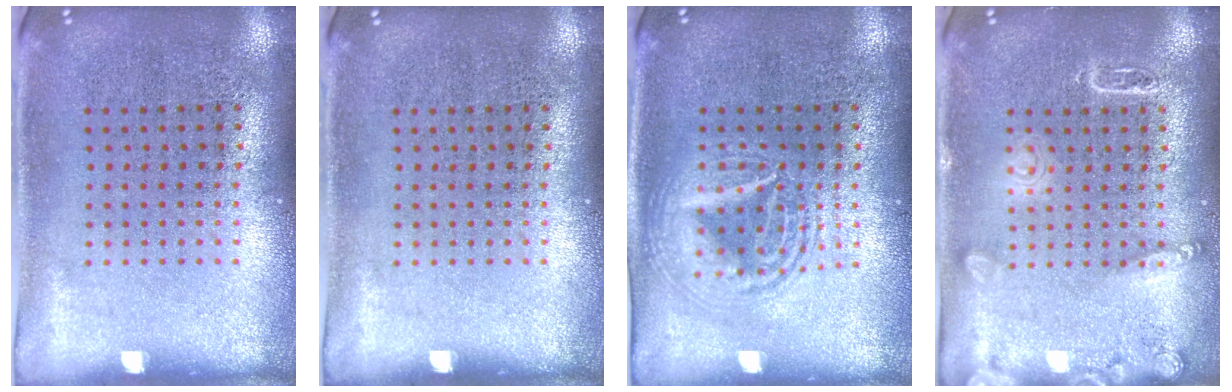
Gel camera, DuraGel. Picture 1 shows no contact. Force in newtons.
{"total": 0.0}
{"total": 2.9, "press": 2.8, "slide": 0.4}
{"total": 2.3, "press": 2.2, "slide": 0.3}